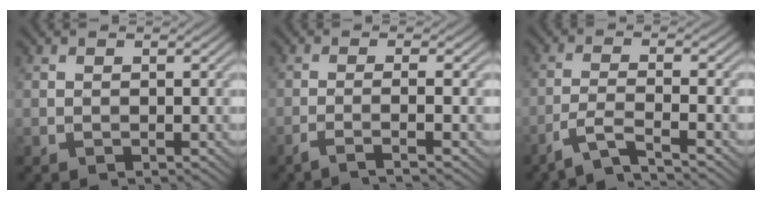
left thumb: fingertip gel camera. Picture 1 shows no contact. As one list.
[{"total": 3.2, "force": [-1.6, 0.3, 2.8], "torque": [-0.035, 0.006, -0.052]}, {"total": 4.6, "force": [-3.3, 0.6, 3.1], "torque": [-0.047, 0.009, -0.083]}]